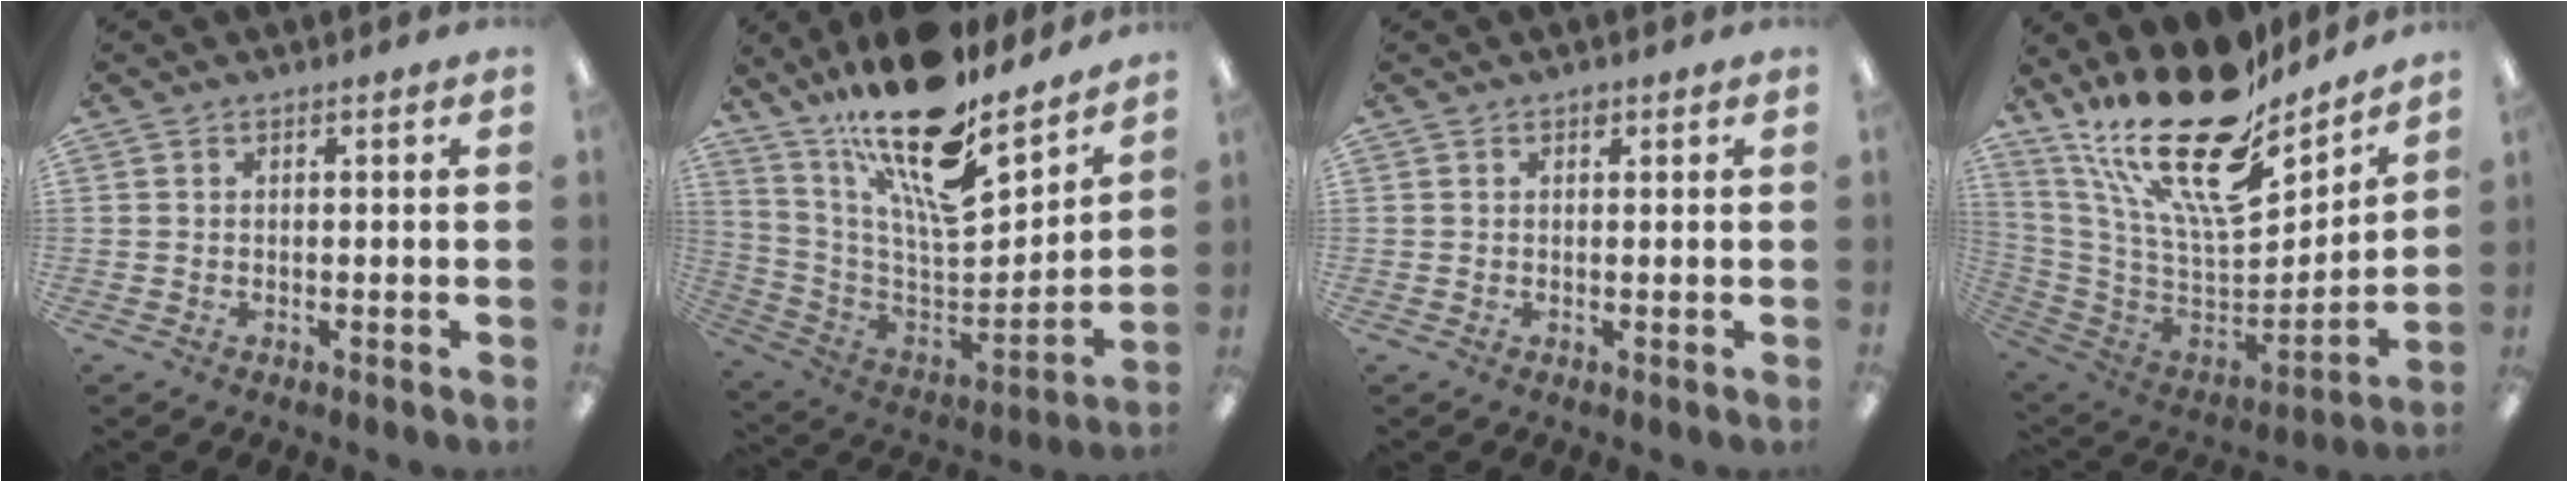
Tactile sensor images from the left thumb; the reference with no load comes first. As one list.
[{"total": 22.1, "force": [16.6, 6.7, 12.9], "torque": [-0.226, -0.123, 0.283]}, {"total": 0.8, "force": [0.5, 0.5, 0.3], "torque": [-0.006, 0.002, 0.009]}, {"total": 26.0, "force": [16.9, 9.8, 17.2], "torque": [-0.324, -0.126, 0.293]}]